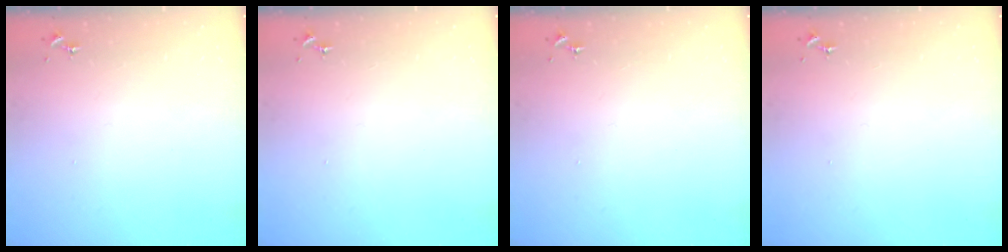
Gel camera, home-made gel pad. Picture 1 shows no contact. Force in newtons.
{"total": 0.0}
{"total": 0.0}
{"total": 0.0}